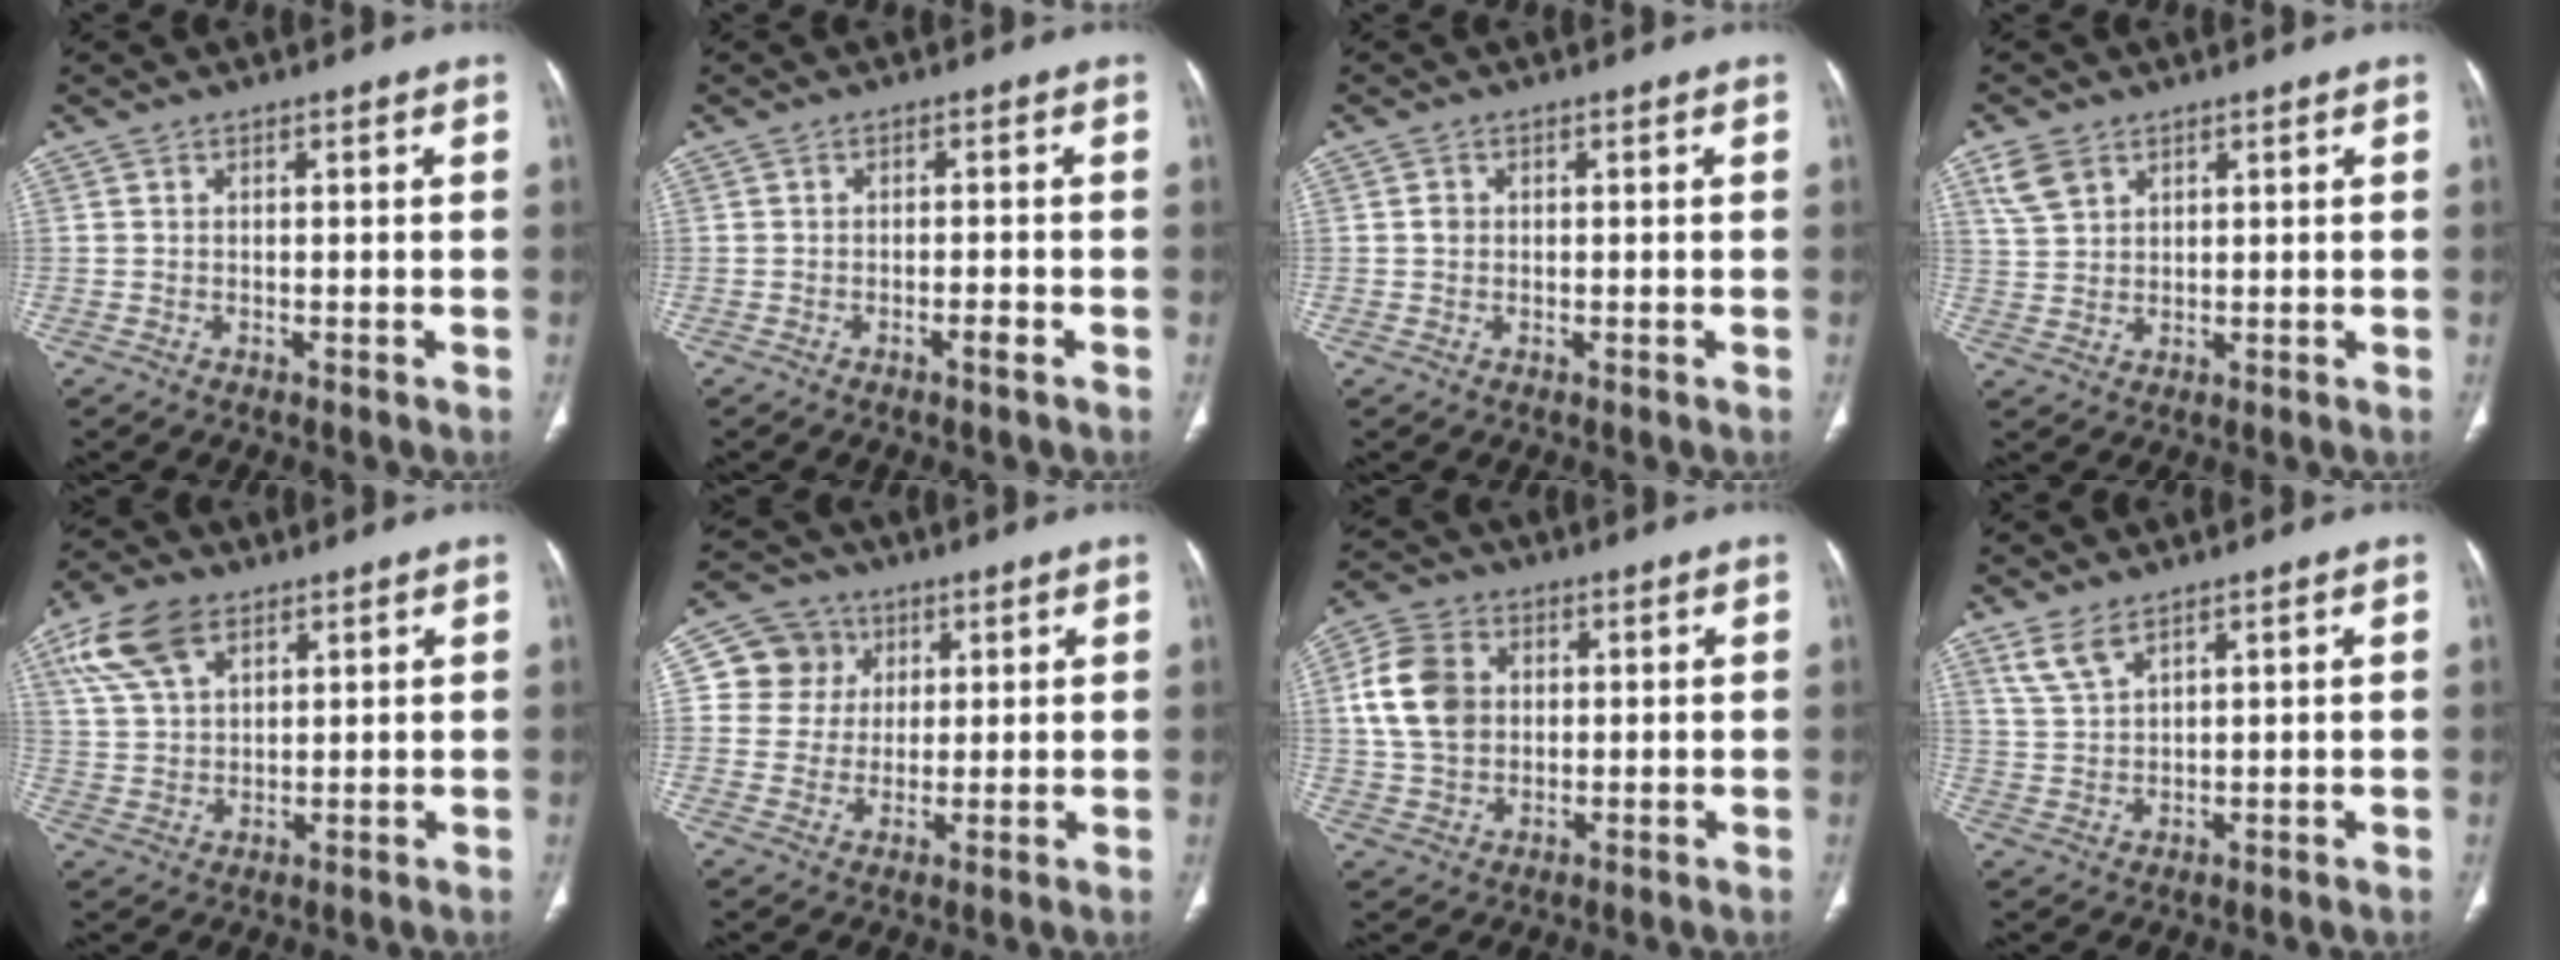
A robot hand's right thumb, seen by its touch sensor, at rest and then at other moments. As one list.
[{"total": 1.8, "force": [-1.2, 0.2, 1.4], "torque": [-0.028, 0.005, -0.020]}, {"total": 1.3, "force": [0.1, 1.2, 0.6], "torque": [-0.008, 0.002, 0.004]}, {"total": 4.9, "force": [2.8, 3.3, 2.3], "torque": [-0.036, -0.006, 0.062]}, {"total": 10.6, "force": [5.5, 6.3, 6.4], "torque": [-0.116, -0.004, 0.110]}, {"total": 8.4, "force": [2.5, 7.9, 1.4], "torque": [0.011, 0.000, 0.042]}, {"total": 11.1, "force": [1.8, 8.6, 6.8], "torque": [-0.117, 0.006, 0.034]}, {"total": 4.6, "force": [3.3, 1.6, 2.7], "torque": [-0.057, -0.011, 0.078]}]